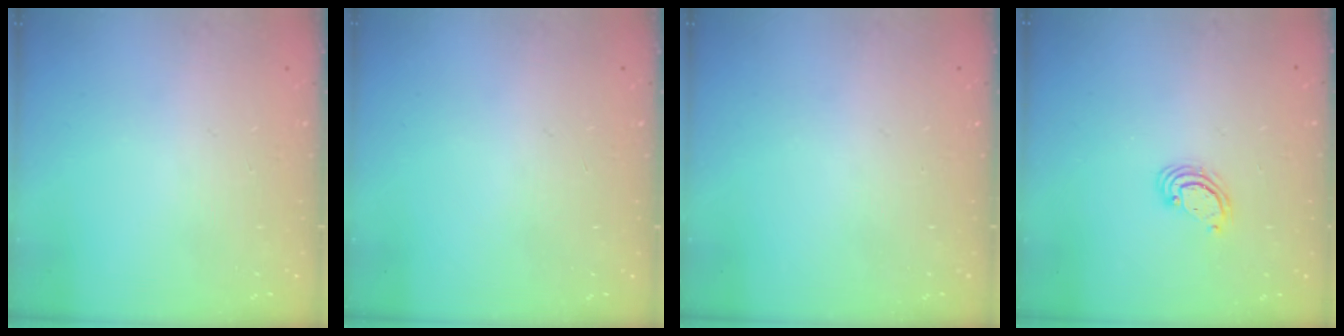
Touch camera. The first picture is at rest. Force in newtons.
{"total": 0.0}
{"total": 0.0}
{"total": 2.5, "press": 2.5, "slide": 0.2}